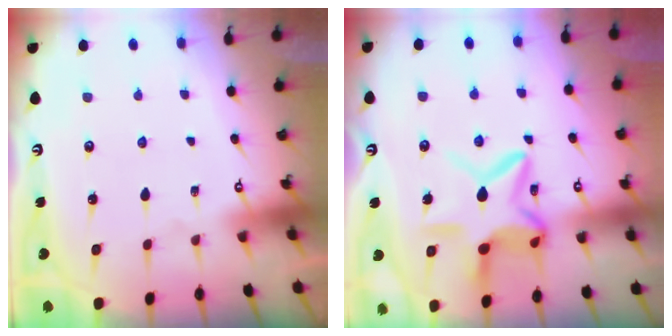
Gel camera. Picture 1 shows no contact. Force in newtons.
{"total": 11.5, "press": 11.5, "slide": 1.0}